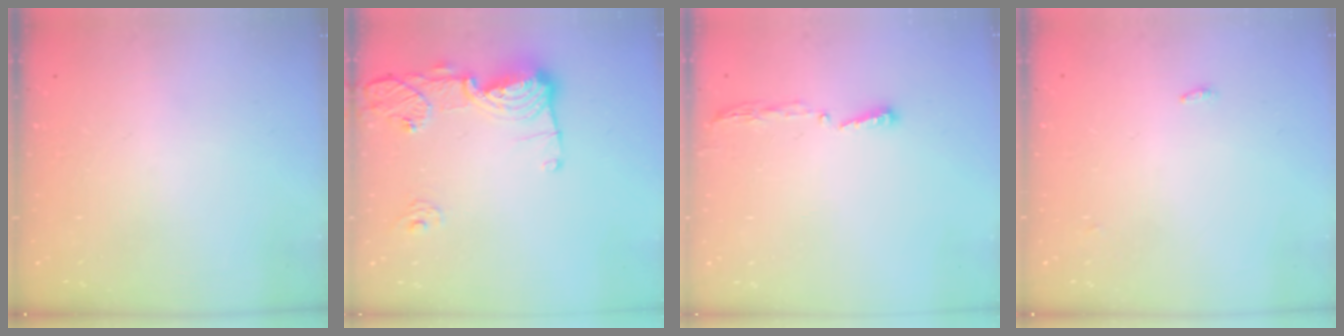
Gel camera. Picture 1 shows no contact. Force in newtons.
{"total": 15.9, "press": 15.9, "slide": 1.5}
{"total": 3.4, "press": 3.4, "slide": 0.4}
{"total": 6.3, "press": 2.7, "slide": 5.7}